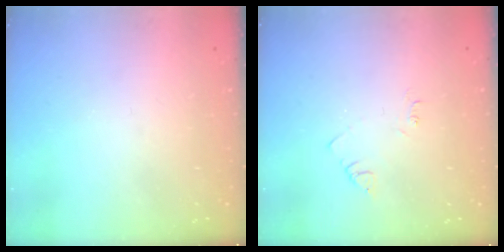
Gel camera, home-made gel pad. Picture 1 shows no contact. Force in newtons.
{"total": 2.9, "press": 2.9, "slide": 0.4}